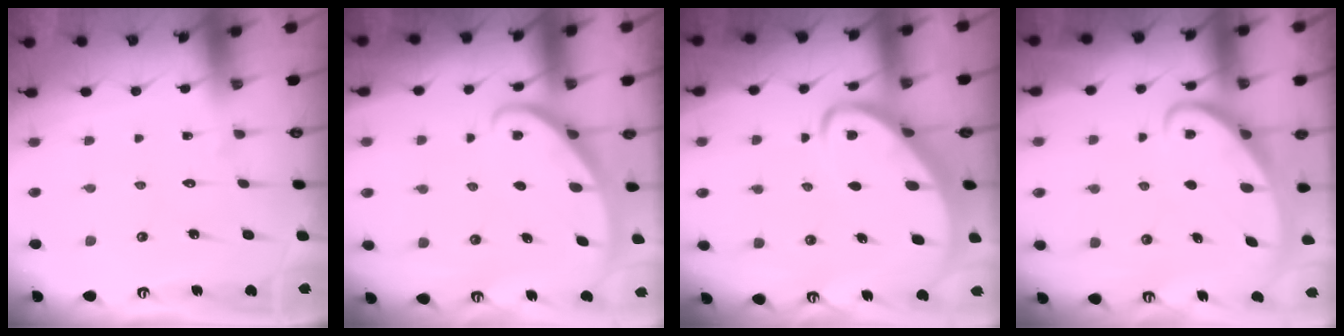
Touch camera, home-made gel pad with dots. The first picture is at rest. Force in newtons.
{"total": 2.5, "press": 2.5, "slide": 0.2}
{"total": 4.7, "press": 4.7, "slide": 0.6}
{"total": 2.4, "press": 2.4, "slide": 0.3}